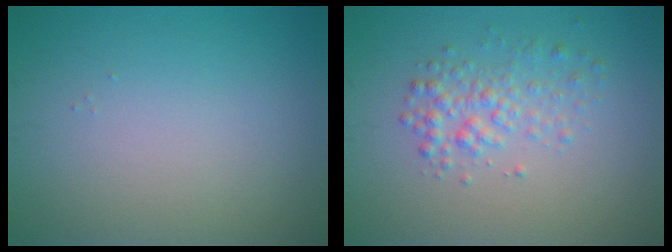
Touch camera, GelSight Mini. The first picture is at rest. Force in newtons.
{"total": 2.5, "press": 2.5, "slide": 0.1}